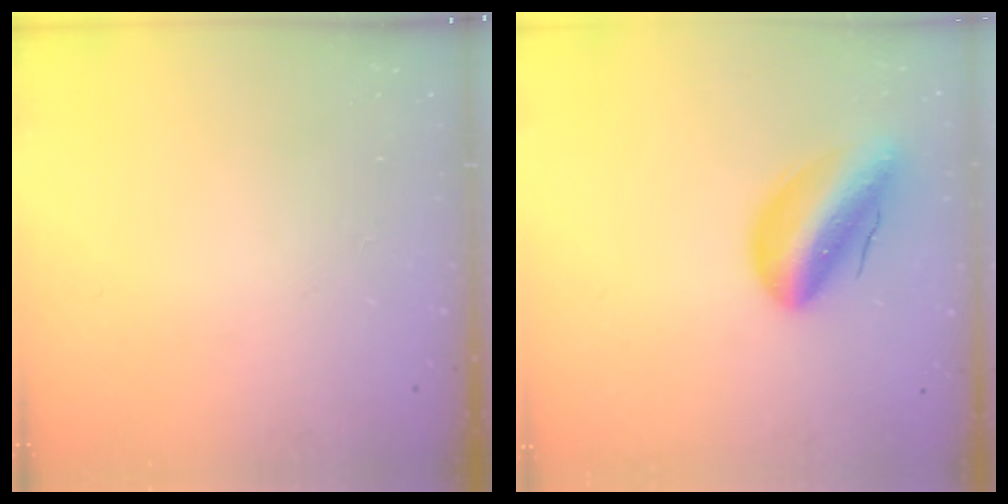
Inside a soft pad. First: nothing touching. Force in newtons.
{"total": 14.1, "press": 13.5, "slide": 4.0}